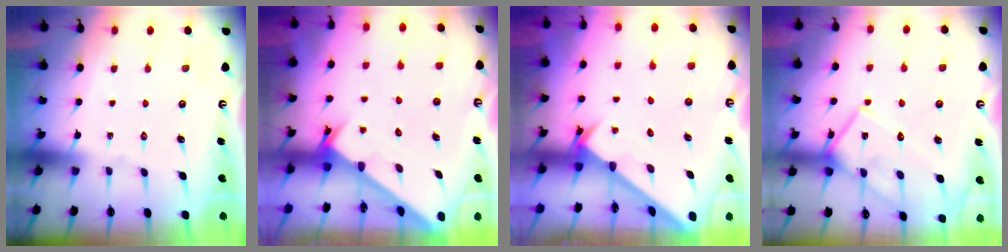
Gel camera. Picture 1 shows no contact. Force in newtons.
{"total": 2.4, "press": 2.4, "slide": 0.2}
{"total": 2.4, "press": 2.4, "slide": 0.2}
{"total": 14.2, "press": 14.1, "slide": 0.7}